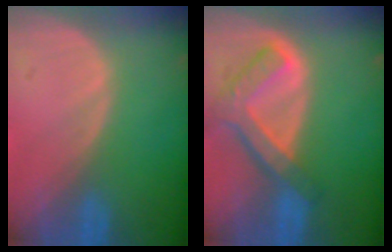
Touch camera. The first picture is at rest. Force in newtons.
{"total": 7.6, "press": 6.5, "slide": 4.0}